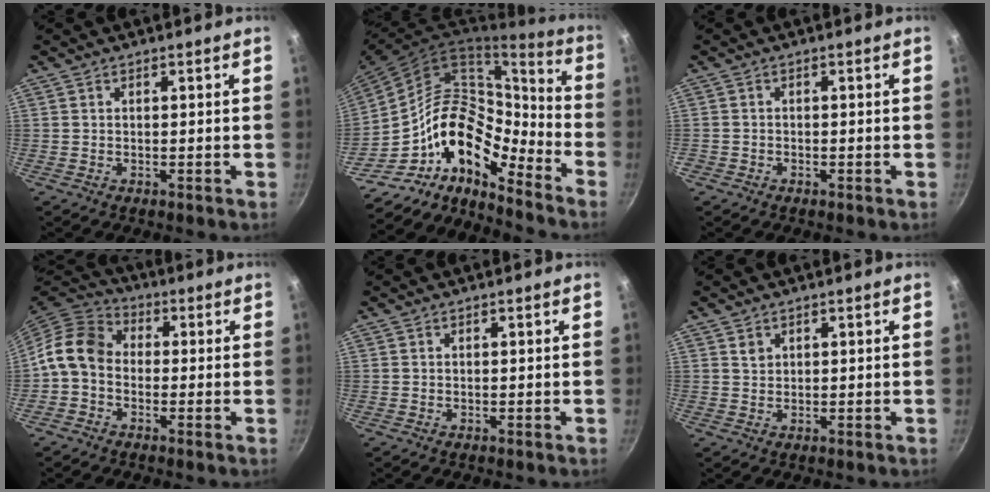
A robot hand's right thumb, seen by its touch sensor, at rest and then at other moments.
{"total": 18.4, "force": [-11.4, 9.3, 11.1], "torque": [-0.141, 0.089, -0.218]}
{"total": 0.9, "force": [-0.7, 0.6, 0.1], "torque": [-0.005, 0.004, -0.014]}
{"total": 8.8, "force": [-1.2, 7.0, 5.3], "torque": [-0.084, 0.035, -0.047]}
{"total": 0.0}
{"total": 1.6, "force": [0.8, 1.3, 0.6], "torque": [-0.010, -0.002, 0.014]}